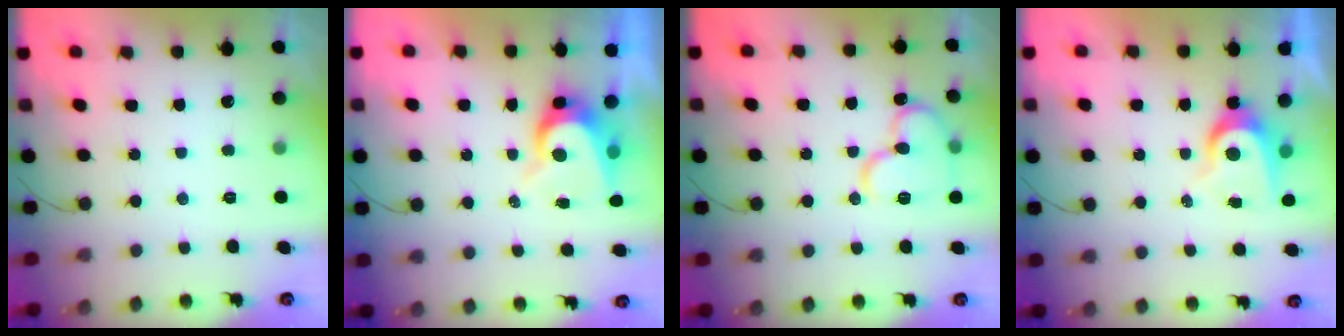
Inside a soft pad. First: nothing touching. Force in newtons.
{"total": 7.7, "press": 7.7, "slide": 0.6}
{"total": 13.3, "press": 13.2, "slide": 1.8}
{"total": 7.7, "press": 7.7, "slide": 0.3}